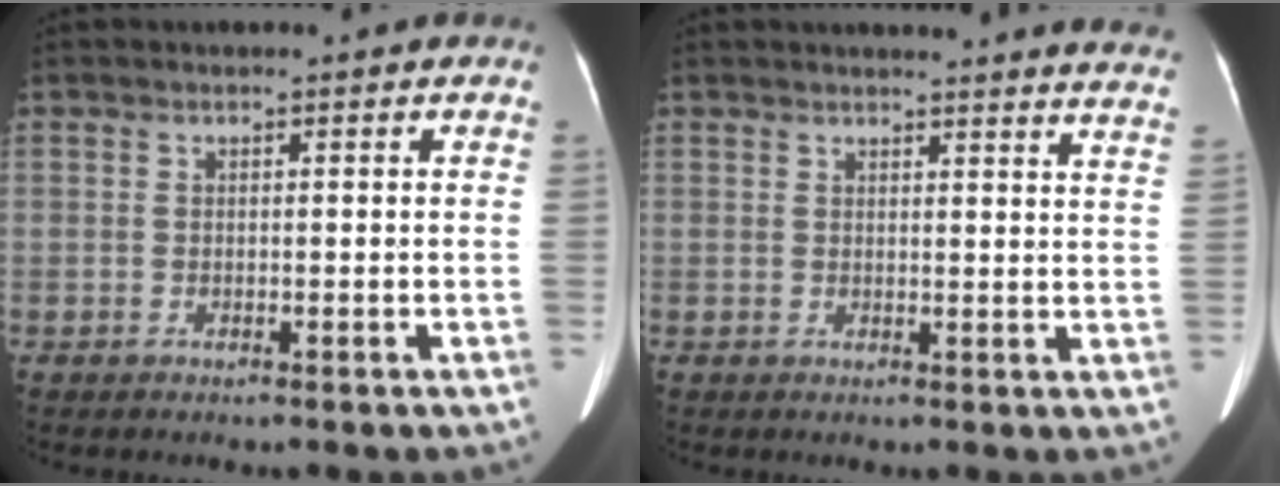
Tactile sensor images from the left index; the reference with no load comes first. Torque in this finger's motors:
{"motor_torque": [0.83, -1.29, 0.28, 0.10]}